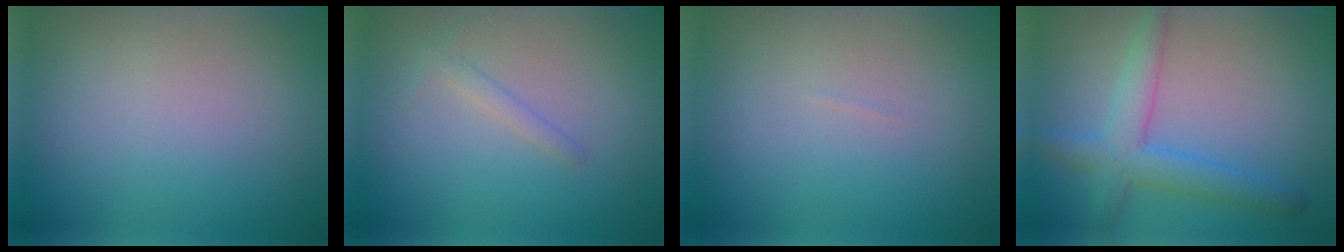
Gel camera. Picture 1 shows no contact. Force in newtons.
{"total": 1.1, "press": 1.1, "slide": 0.1}
{"total": 0.0}
{"total": 4.2, "press": 4.2, "slide": 0.2}